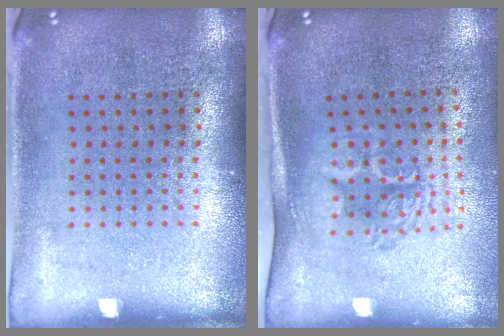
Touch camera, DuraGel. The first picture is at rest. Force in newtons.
{"total": 1.7, "press": 1.3, "slide": 1.1}